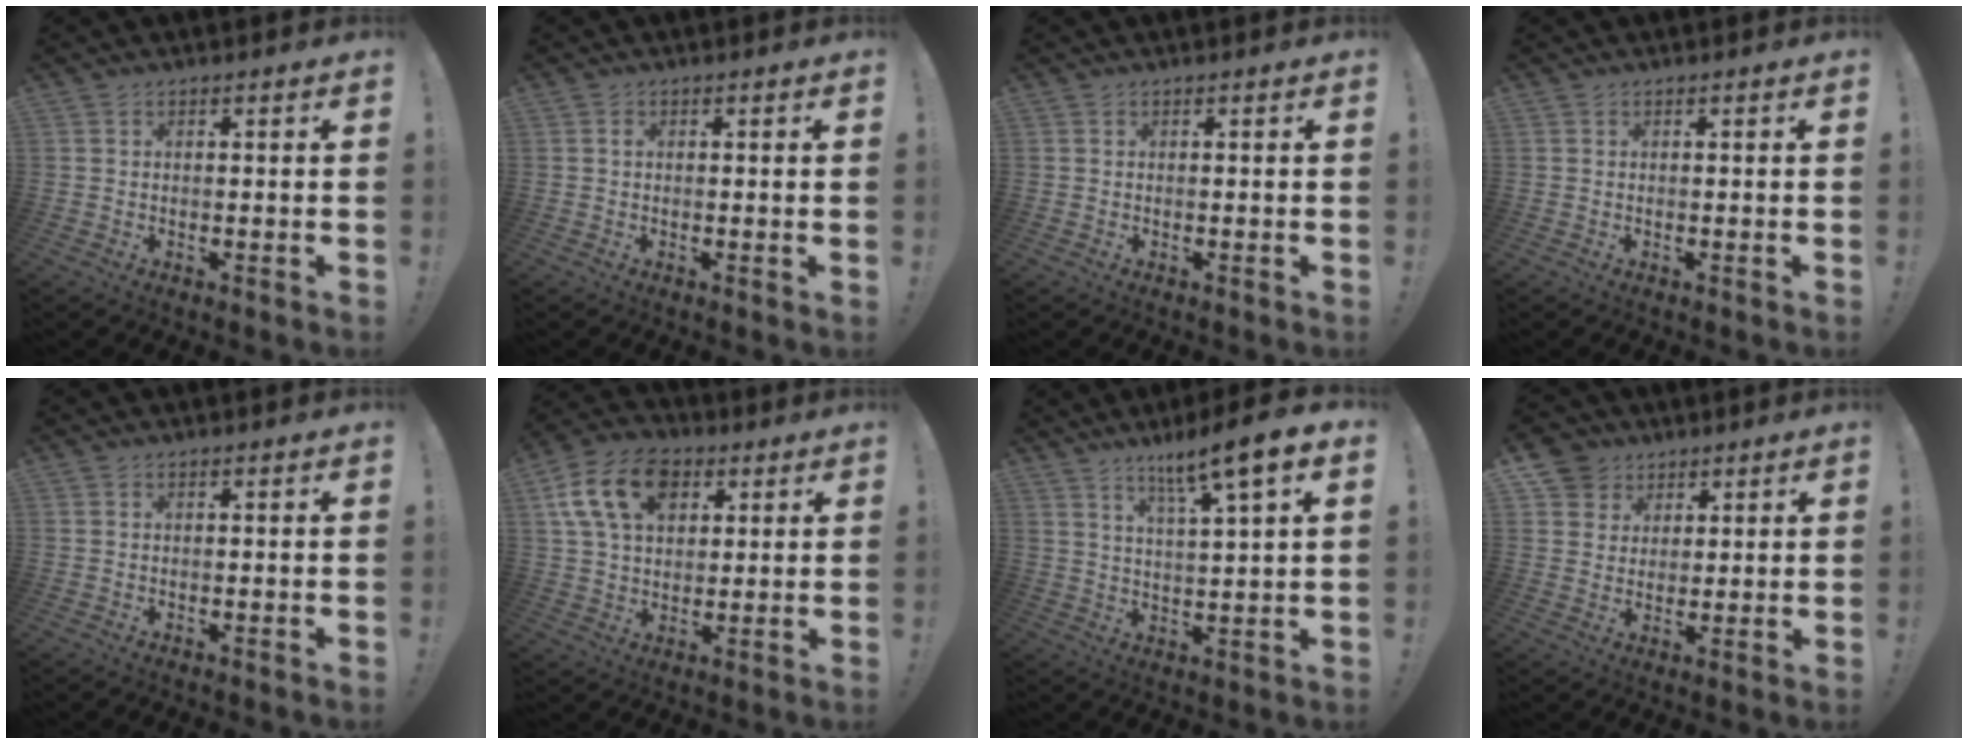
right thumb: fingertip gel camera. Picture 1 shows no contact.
{"total": 0.6, "force": [0.0, 0.2, 0.5], "torque": [-0.012, 0.004, 0.000]}
{"total": 0.0}
{"total": 0.0}
{"total": 0.0}
{"total": 16.2, "force": [6.4, 11.1, 10.0], "torque": [-0.169, -0.012, 0.123]}
{"total": 10.0, "force": [6.2, 0.2, 7.8], "torque": [-0.126, -0.036, 0.095]}
{"total": 7.5, "force": [4.1, 6.2, 1.0], "torque": [-0.017, -0.029, 0.083]}